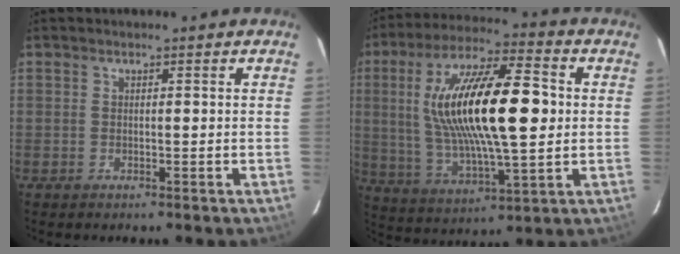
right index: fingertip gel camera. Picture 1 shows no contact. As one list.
[{"total": 22.2, "force": [2.8, 6.4, 21.1], "torque": [-0.391, 0.013, 0.055]}]